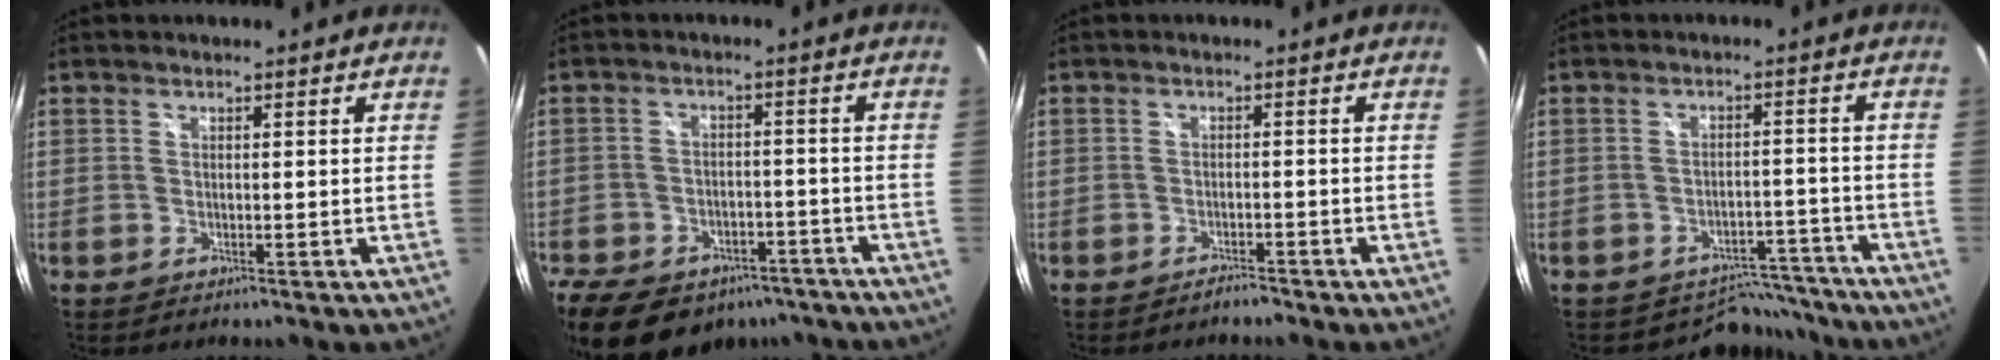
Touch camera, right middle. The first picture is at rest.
{"total": 20.6, "force": [-14.4, 11.6, 9.1], "torque": [-0.224, -0.002, -0.199]}
{"total": 1.7, "force": [-1.7, 0.4, 0.2], "torque": [-0.009, 0.002, -0.026]}
{"total": 7.4, "force": [-6.8, 3.0, -0.7], "torque": [0.017, 0.028, -0.089]}